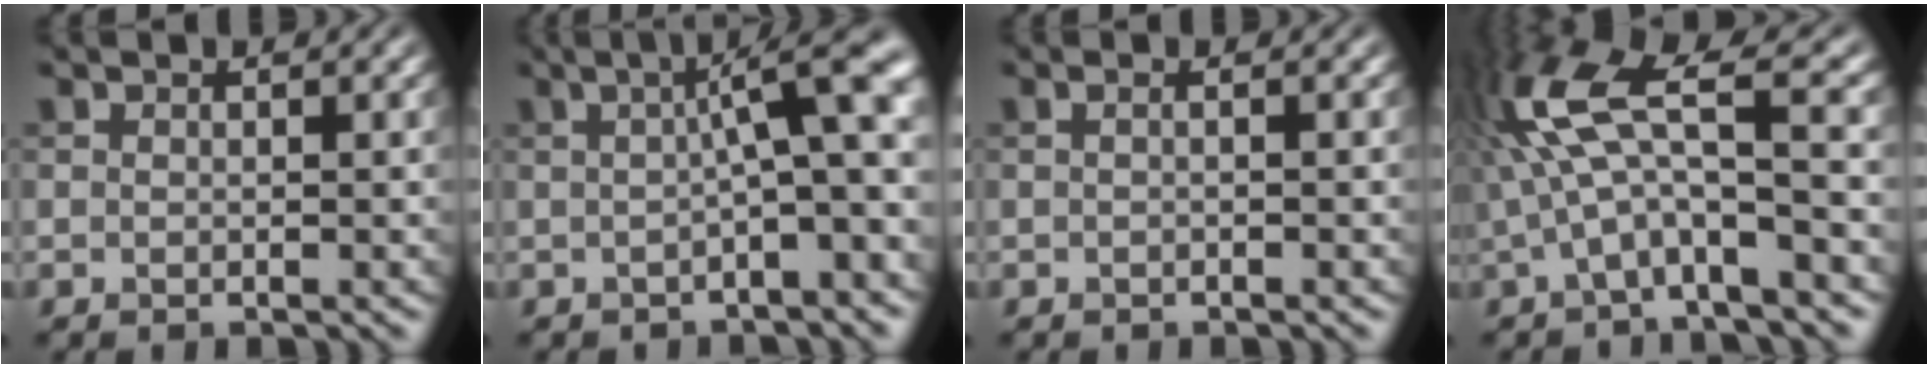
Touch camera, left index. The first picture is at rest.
{"total": 9.4, "force": [0.7, 2.2, 9.1], "torque": [-0.105, 0.026, 0.000]}
{"total": 1.0, "force": [0.0, 0.4, 0.9], "torque": [-0.013, -0.004, -0.008]}
{"total": 7.6, "force": [0.5, 1.8, 7.4], "torque": [-0.155, 0.016, 0.000]}